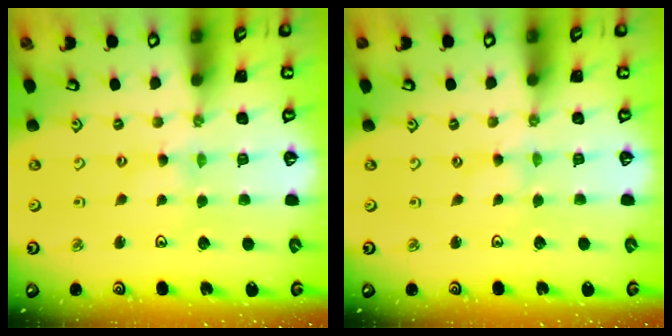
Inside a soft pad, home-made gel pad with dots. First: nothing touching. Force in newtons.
{"total": 0.0}